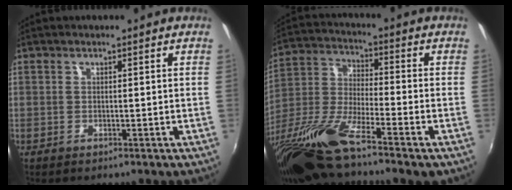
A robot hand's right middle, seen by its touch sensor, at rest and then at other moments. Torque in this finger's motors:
{"motor_torque": [1.02, -1.12, 0.33, 0.21]}